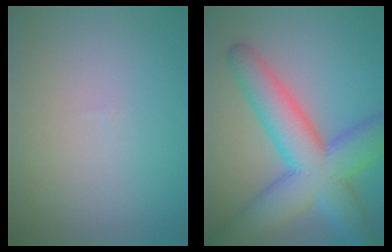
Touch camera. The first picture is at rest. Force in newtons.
{"total": 10.5, "press": 10.5, "slide": 0.2}